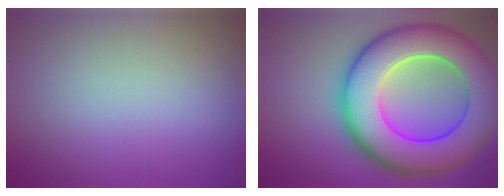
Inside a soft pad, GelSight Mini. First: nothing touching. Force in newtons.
{"total": 13.4, "press": 13.4, "slide": 0.4}